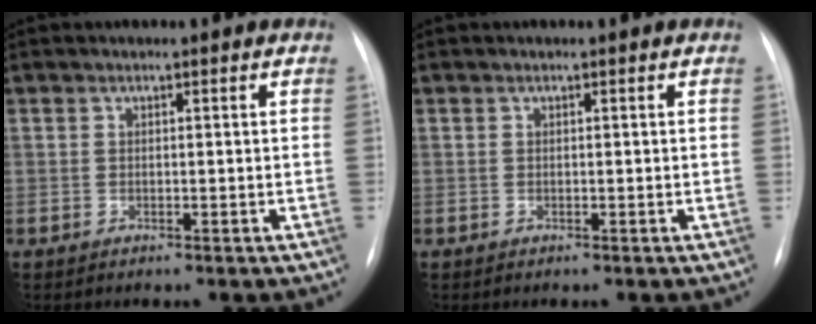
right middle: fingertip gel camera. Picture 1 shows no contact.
{"total": 0.0}